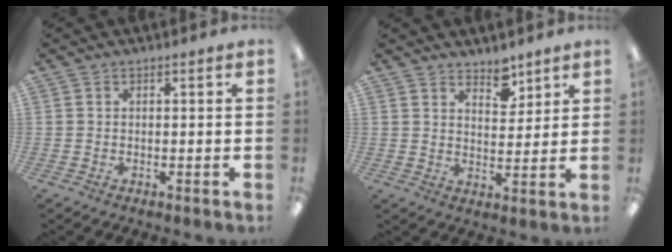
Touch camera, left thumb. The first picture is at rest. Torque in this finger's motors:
{"motor_torque": [0.10, 0.13, -0.14, -0.28, 0.02]}